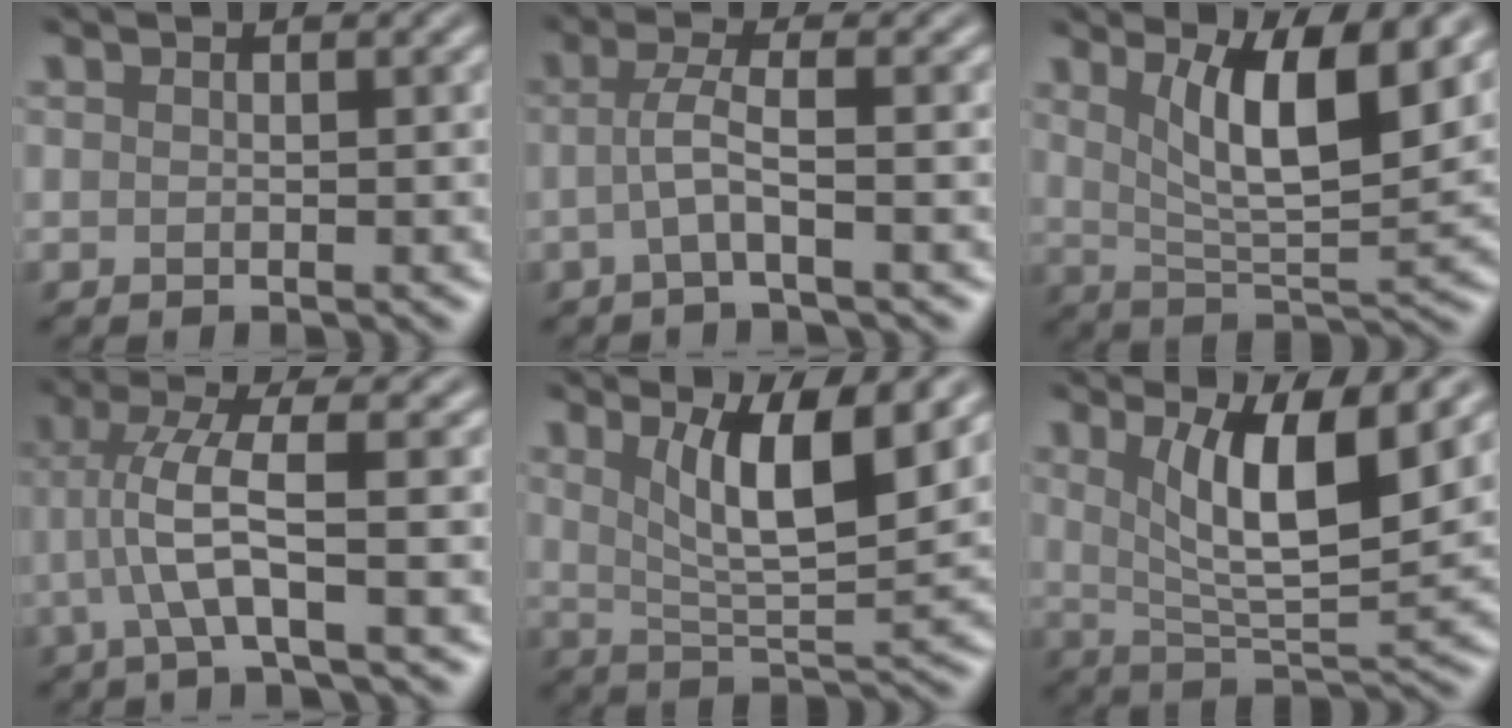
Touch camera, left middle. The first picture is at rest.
{"total": 2.7, "force": [-0.4, 0.4, 2.7], "torque": [-0.056, 0.003, -0.013]}
{"total": 8.2, "force": [3.6, 2.3, 7.0], "torque": [-0.121, -0.009, 0.066]}
{"total": 4.5, "force": [-0.4, 0.4, 4.4], "torque": [-0.093, 0.013, -0.010]}
{"total": 7.4, "force": [3.2, 1.9, 6.3], "torque": [-0.111, -0.010, 0.060]}
{"total": 7.5, "force": [2.9, 2.0, 6.6], "torque": [-0.116, -0.012, 0.055]}